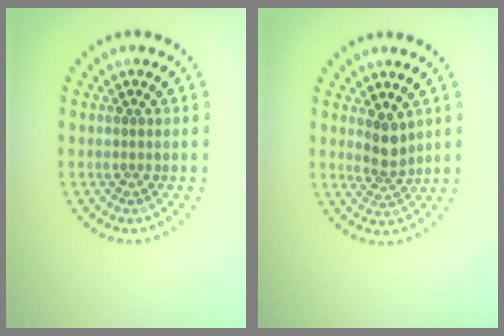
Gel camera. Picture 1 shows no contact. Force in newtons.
{"total": 2.2, "press": 1.8, "slide": 1.4}